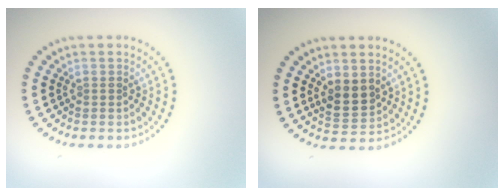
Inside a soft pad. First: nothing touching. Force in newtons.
{"total": 2.6, "press": 2.5, "slide": 0.7}